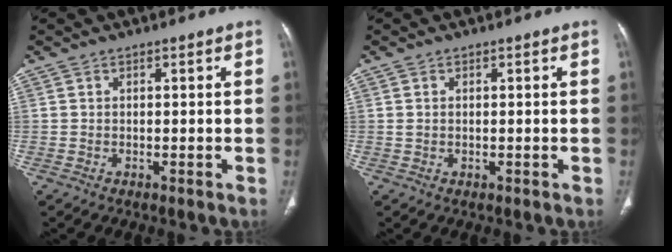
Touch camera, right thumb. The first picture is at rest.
{"total": 0.8, "force": [0.1, 0.5, 0.5], "torque": [-0.016, -0.003, 0.005]}